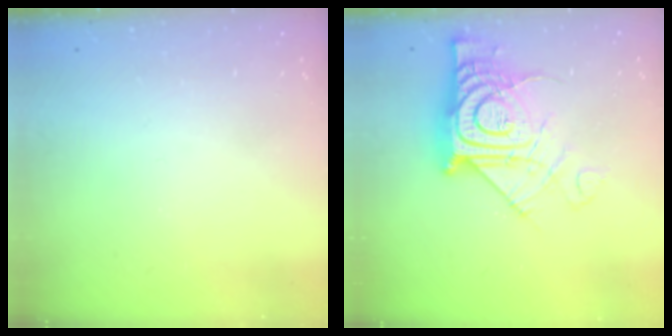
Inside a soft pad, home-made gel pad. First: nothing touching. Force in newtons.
{"total": 15.9, "press": 15.7, "slide": 1.9}